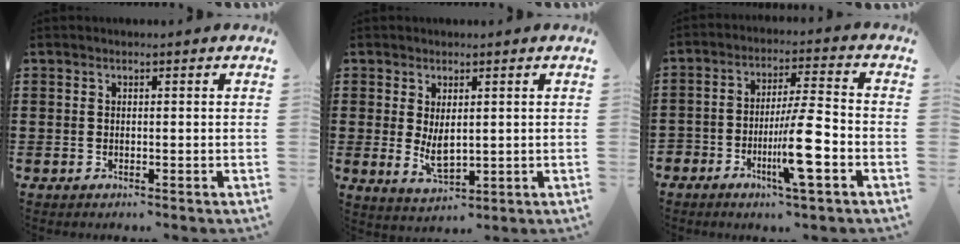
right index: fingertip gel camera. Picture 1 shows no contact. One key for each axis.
{"total": 4.2, "fx": 0.4, "fy": 1.9, "fz": 3.7, "tx": -0.071, "ty": -0.006, "tz": 0.007}
{"total": 9.7, "fx": -3.9, "fy": 1.5, "fz": 8.8, "tx": -0.162, "ty": -0.004, "tz": -0.069}